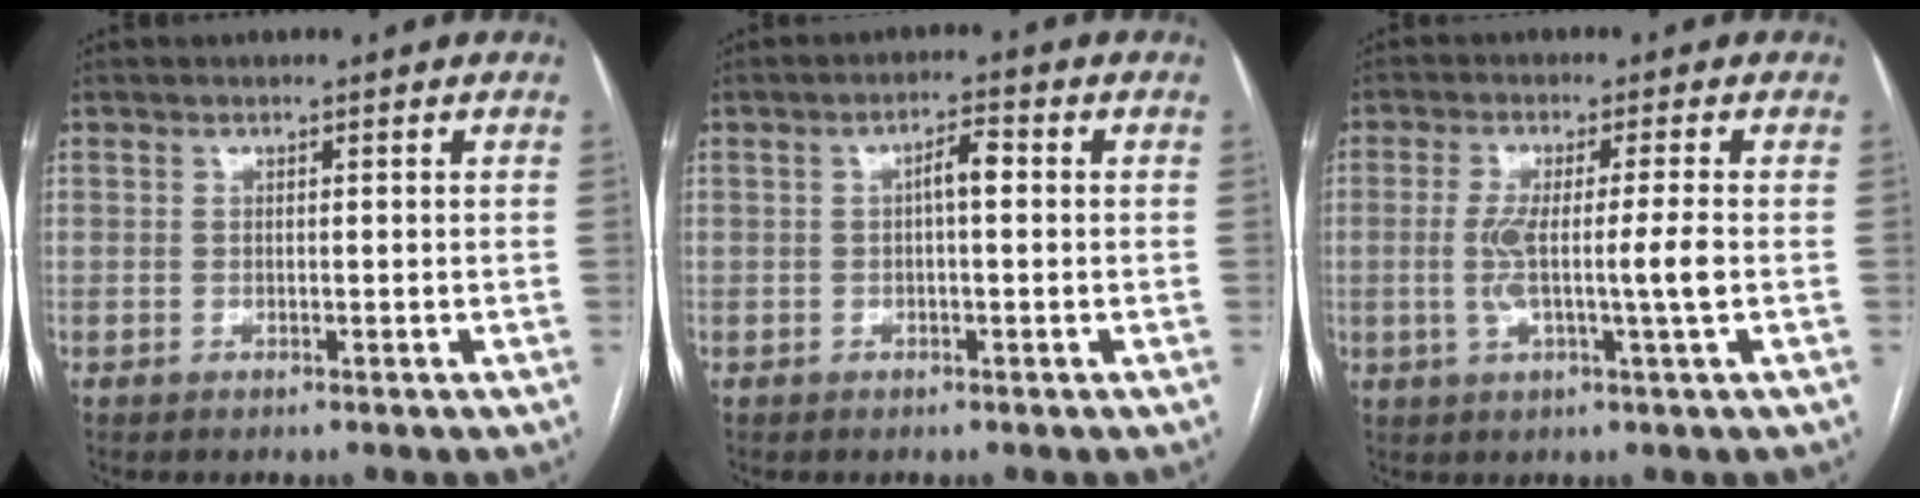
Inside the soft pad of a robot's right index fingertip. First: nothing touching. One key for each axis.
{"total": 3.0, "fx": 0.2, "fy": 0.8, "fz": 2.9, "tx": -0.048, "ty": 0.010, "tz": 0.002}
{"total": 6.7, "fx": -0.8, "fy": -0.6, "fz": 6.6, "tx": -0.129, "ty": -0.004, "tz": -0.014}